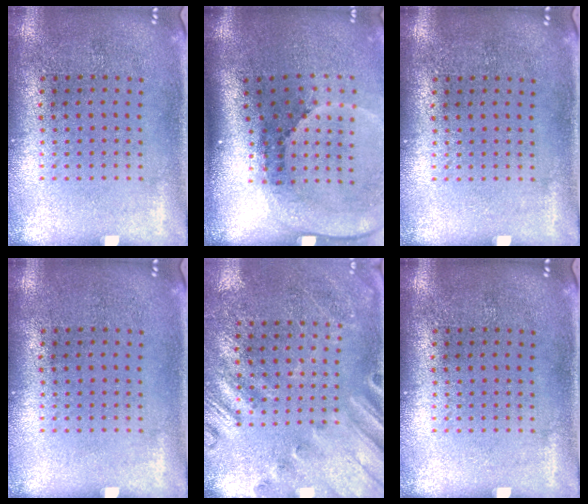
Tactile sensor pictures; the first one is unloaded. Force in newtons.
{"total": 2.5, "press": 1.7, "slide": 1.8}
{"total": 0.0}
{"total": 0.0}
{"total": 2.2, "press": 2.0, "slide": 1.0}
{"total": 0.0}